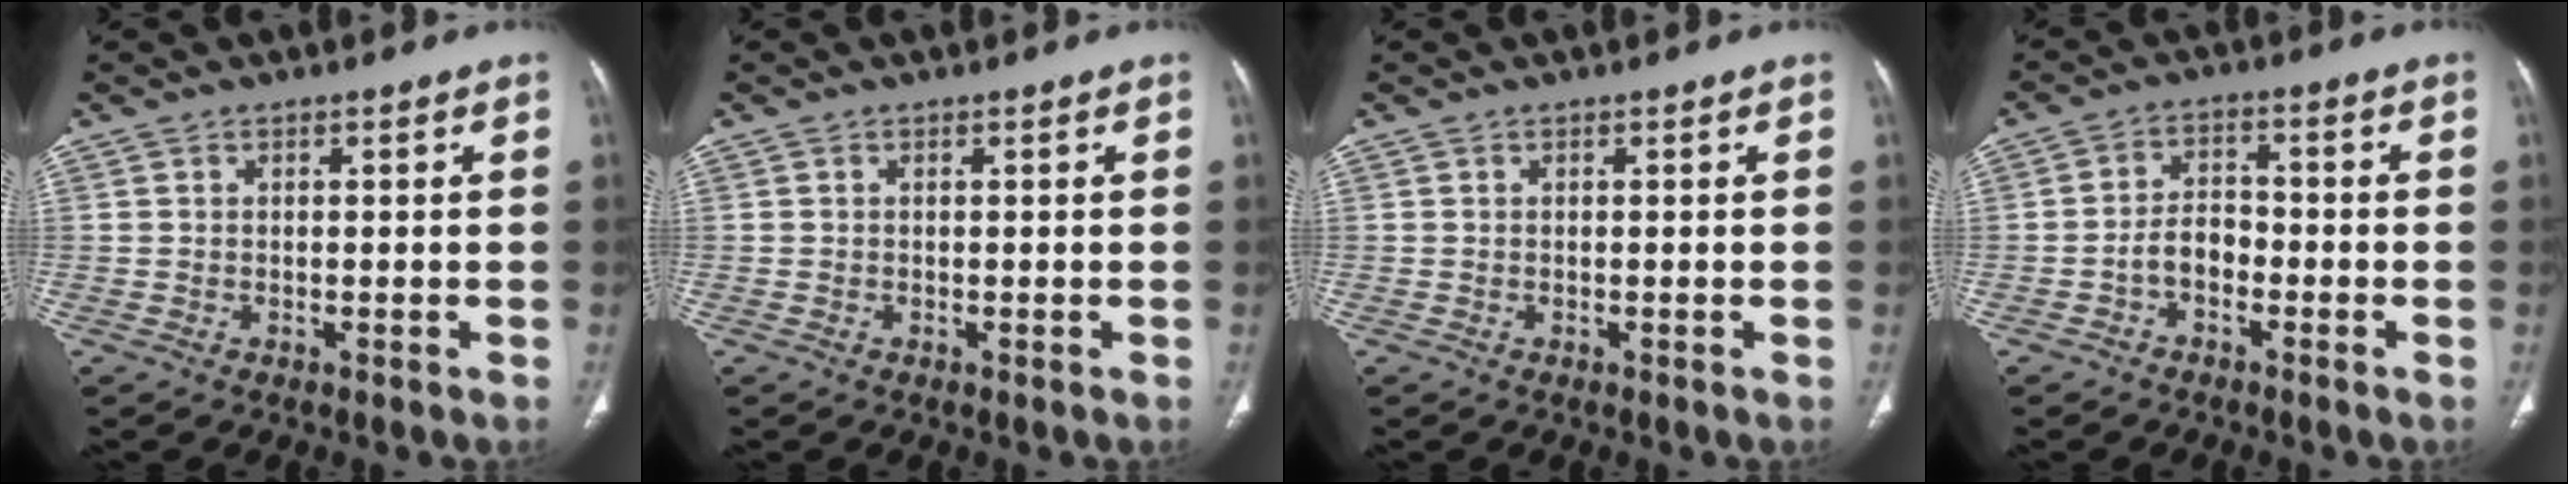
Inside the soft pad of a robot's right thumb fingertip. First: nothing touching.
{"total": 0.0}
{"total": 0.0}
{"total": 4.5, "force": [-2.0, 2.9, 2.9], "torque": [-0.041, 0.027, -0.042]}